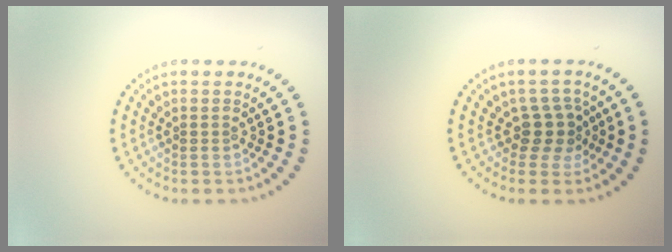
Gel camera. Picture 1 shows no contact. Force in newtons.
{"total": 2.7, "press": 2.1, "slide": 1.6}